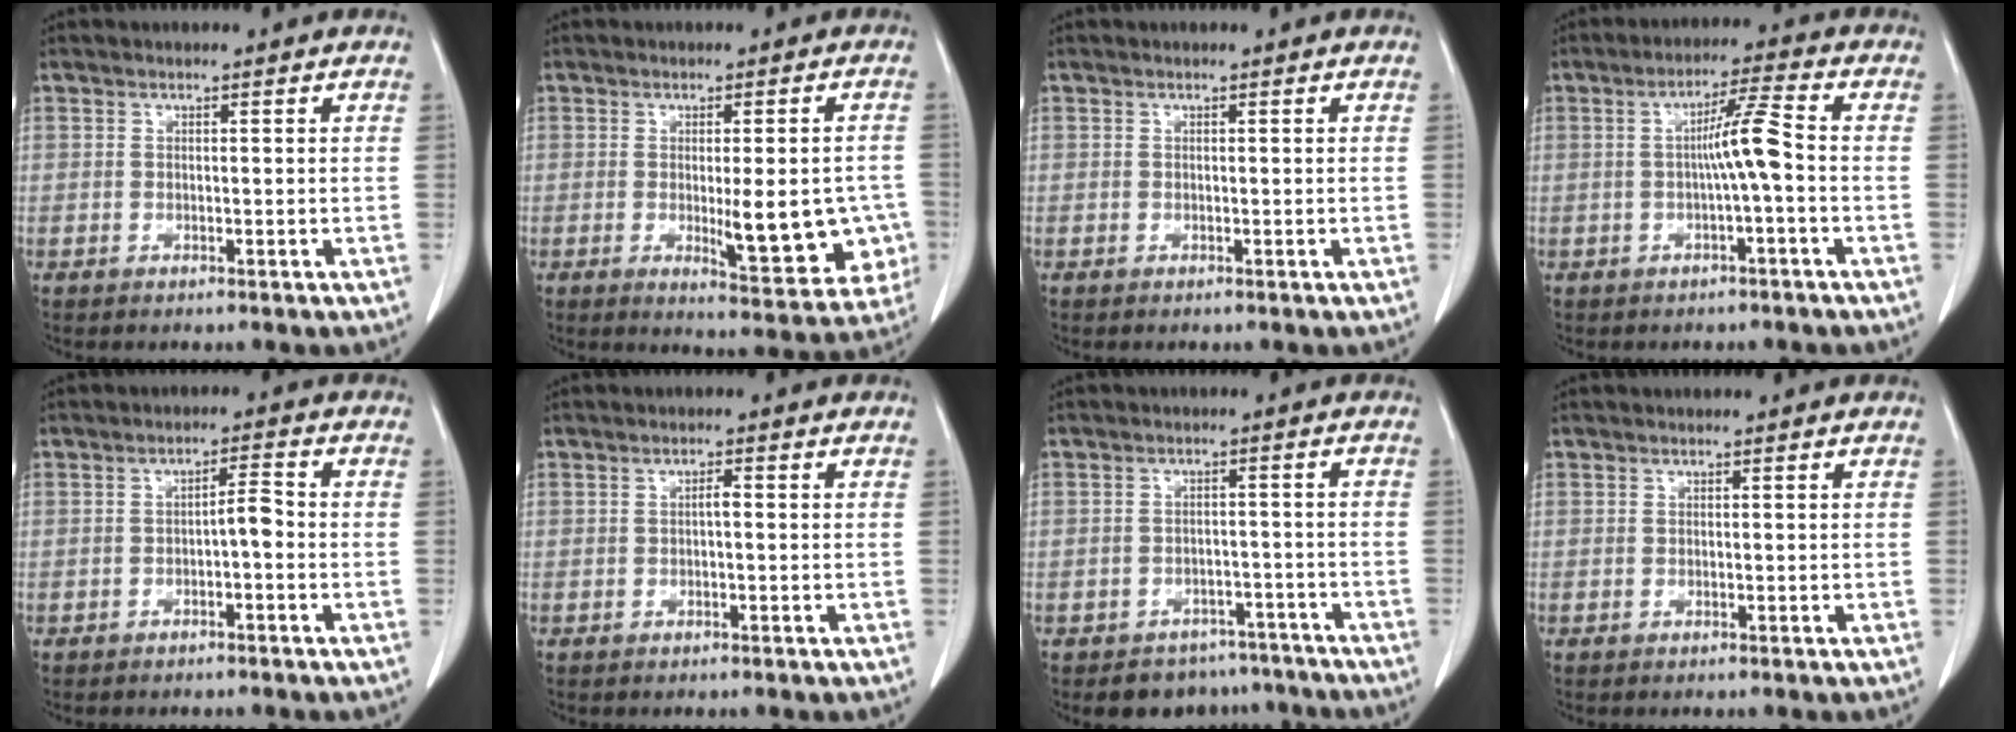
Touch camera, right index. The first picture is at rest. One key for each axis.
{"total": 11.5, "fx": -1.9, "fy": 3.3, "fz": 10.9, "tx": -0.124, "ty": -0.010, "tz": -0.017}
{"total": 0.0}
{"total": 5.7, "fx": -0.6, "fy": -0.4, "fz": 5.6, "tx": -0.094, "ty": 0.012, "tz": -0.011}
{"total": 2.8, "fx": -0.8, "fy": 0.5, "fz": 2.6, "tx": -0.039, "ty": 0.006, "tz": -0.014}
{"total": 1.2, "fx": 0.0, "fy": 0.3, "fz": 1.1, "tx": -0.017, "ty": 0.005, "tz": -0.002}
{"total": 7.6, "fx": -6.1, "fy": 4.5, "fz": 0.0, "tx": 0.025, "ty": 0.029, "tz": -0.075}
{"total": 0.0}